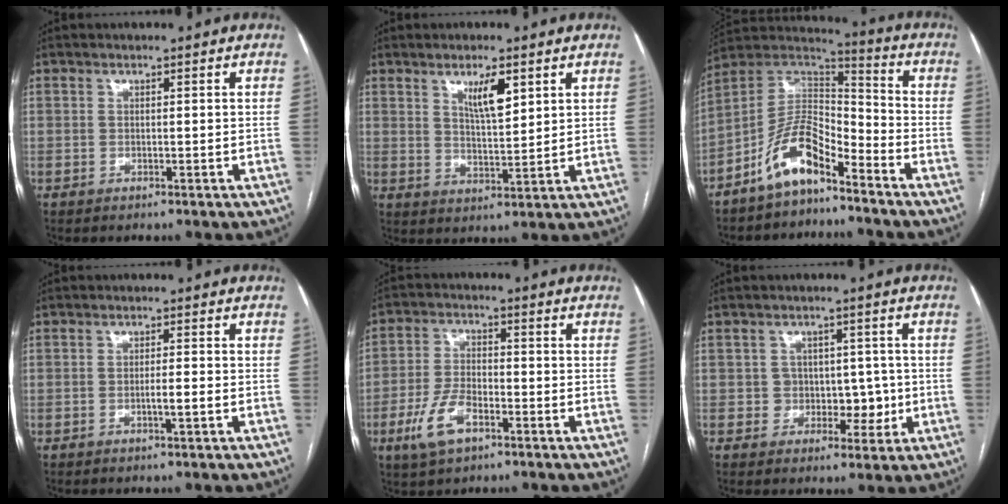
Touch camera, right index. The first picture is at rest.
{"total": 5.6, "force": [3.0, 1.3, 4.6], "torque": [-0.082, -0.005, 0.055]}
{"total": 10.4, "force": [-7.0, 3.5, 6.9], "torque": [-0.145, 0.028, -0.137]}
{"total": 2.2, "force": [-0.8, 0.0, 2.1], "torque": [-0.035, -0.001, -0.014]}
{"total": 8.0, "force": [-3.9, 3.7, 5.9], "torque": [-0.133, 0.002, -0.072]}
{"total": 4.8, "force": [-0.3, 4.6, 1.5], "torque": [0.002, 0.020, -0.003]}